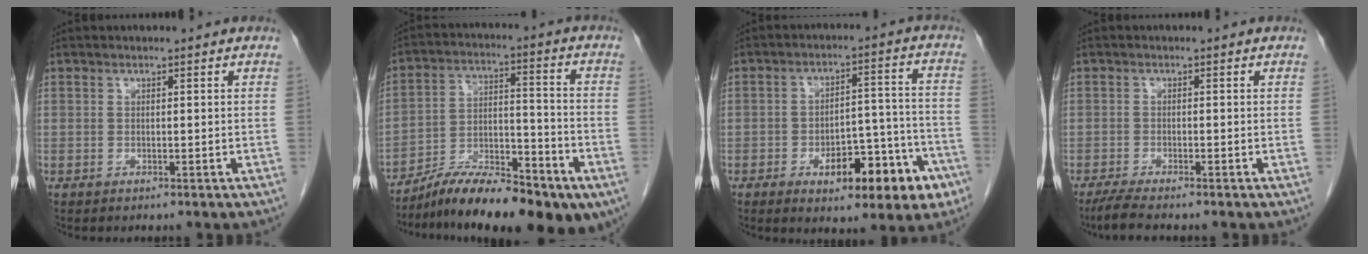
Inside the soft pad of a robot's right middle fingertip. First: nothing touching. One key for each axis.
{"total": 16.9, "fx": -12.4, "fy": 3.9, "fz": 10.8, "tx": -0.153, "ty": 0.014, "tz": -0.205}
{"total": 13.0, "fx": -6.3, "fy": 4.9, "fz": 10.2, "tx": -0.124, "ty": 0.028, "tz": -0.081}
{"total": 3.8, "fx": -3.2, "fy": 0.1, "fz": 2.1, "tx": -0.043, "ty": -0.010, "tz": -0.056}